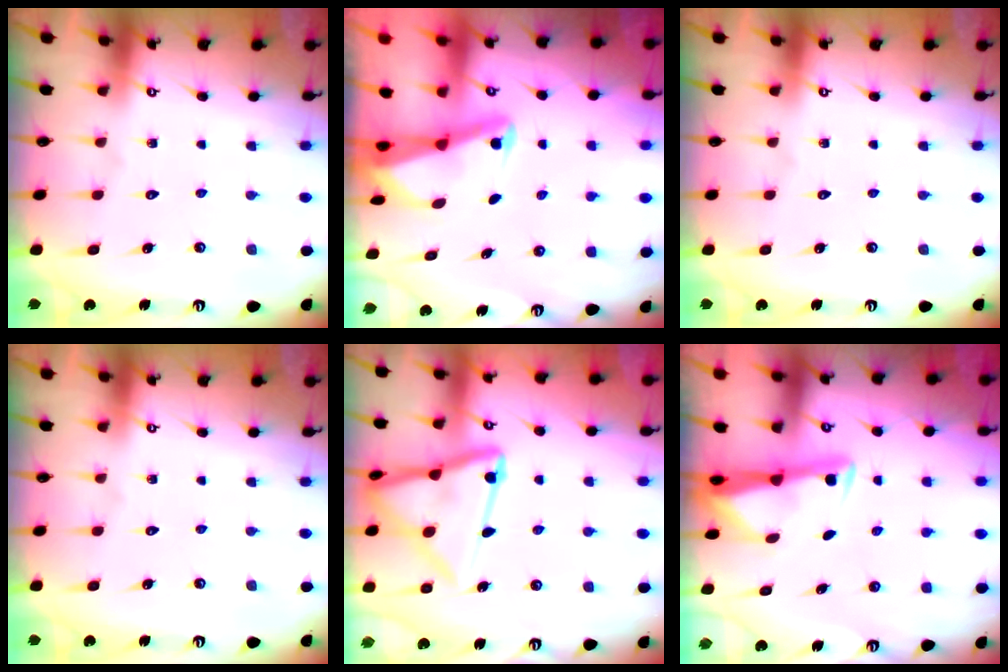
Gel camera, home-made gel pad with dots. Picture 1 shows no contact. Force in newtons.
{"total": 2.7, "press": 2.6, "slide": 0.6}
{"total": 0.0}
{"total": 0.0}
{"total": 15.2, "press": 15.2, "slide": 1.4}
{"total": 3.1, "press": 3.1, "slide": 0.4}